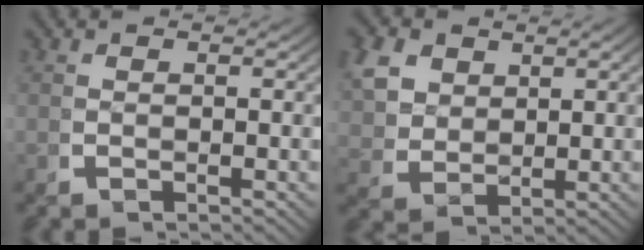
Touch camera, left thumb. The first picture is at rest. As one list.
[{"total": 5.5, "force": [1.3, 4.4, 3.0], "torque": [-0.082, -0.024, 0.035]}]